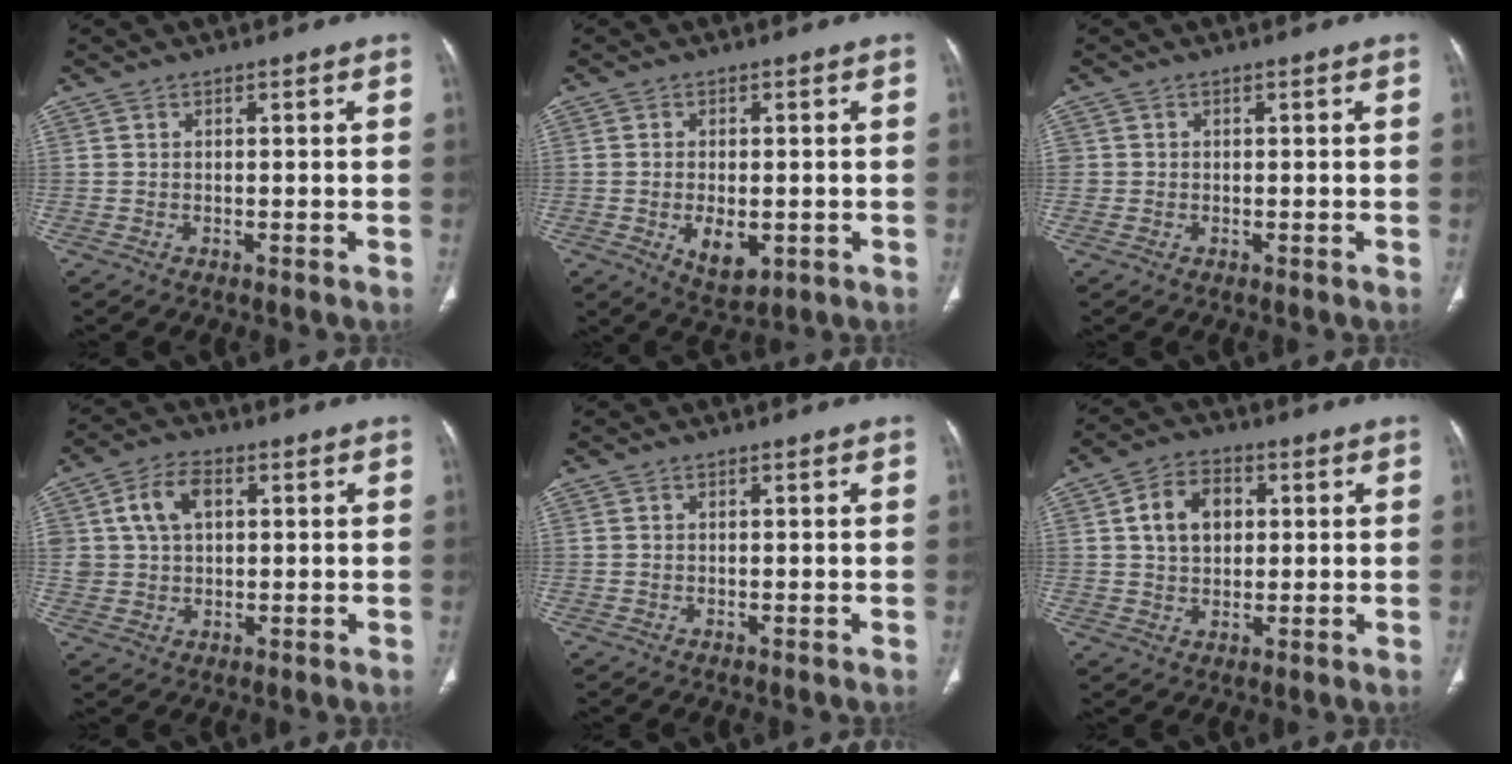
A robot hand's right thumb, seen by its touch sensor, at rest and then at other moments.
{"total": 6.5, "force": [-1.5, 3.6, 5.1], "torque": [-0.073, -0.008, -0.013]}
{"total": 1.1, "force": [0.0, 1.1, 0.1], "torque": [0.007, 0.005, -0.001]}
{"total": 8.0, "force": [2.1, 5.5, 5.3], "torque": [-0.087, 0.005, 0.039]}
{"total": 0.0}
{"total": 8.2, "force": [1.8, 6.0, 5.3], "torque": [-0.067, 0.004, 0.028]}